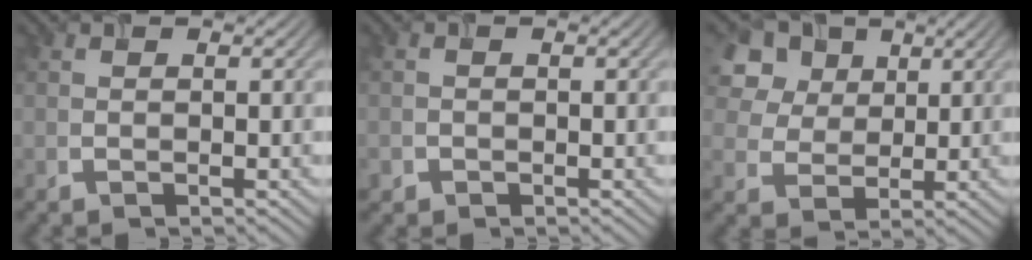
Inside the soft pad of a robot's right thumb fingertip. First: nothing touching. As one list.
[{"total": 1.1, "force": [-0.6, 0.9, -0.1], "torque": [0.006, -0.006, -0.014]}, {"total": 8.0, "force": [3.7, 5.9, 4.0], "torque": [-0.114, 0.009, 0.062]}]